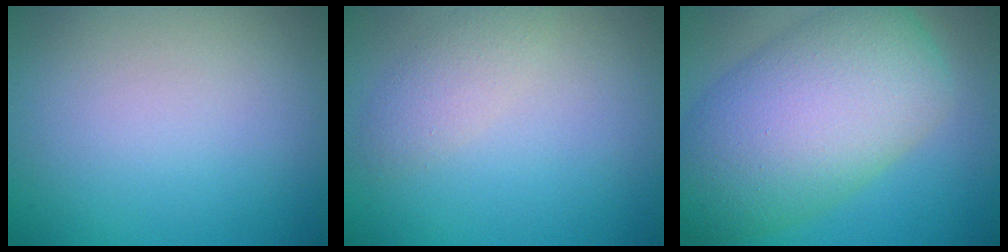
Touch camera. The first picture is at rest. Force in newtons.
{"total": 2.0, "press": 2.0, "slide": 0.1}
{"total": 11.2, "press": 11.2, "slide": 0.3}